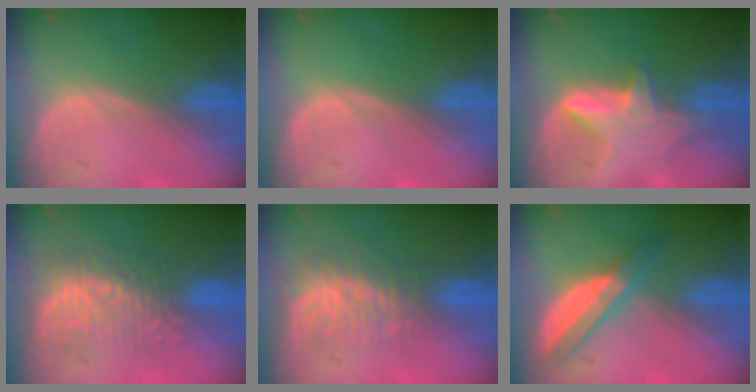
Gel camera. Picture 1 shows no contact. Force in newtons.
{"total": 0.0}
{"total": 5.4, "press": 5.4, "slide": 0.6}
{"total": 10.0, "press": 8.7, "slide": 4.8}
{"total": 8.7, "press": 7.3, "slide": 4.6}
{"total": 6.3, "press": 5.4, "slide": 3.1}